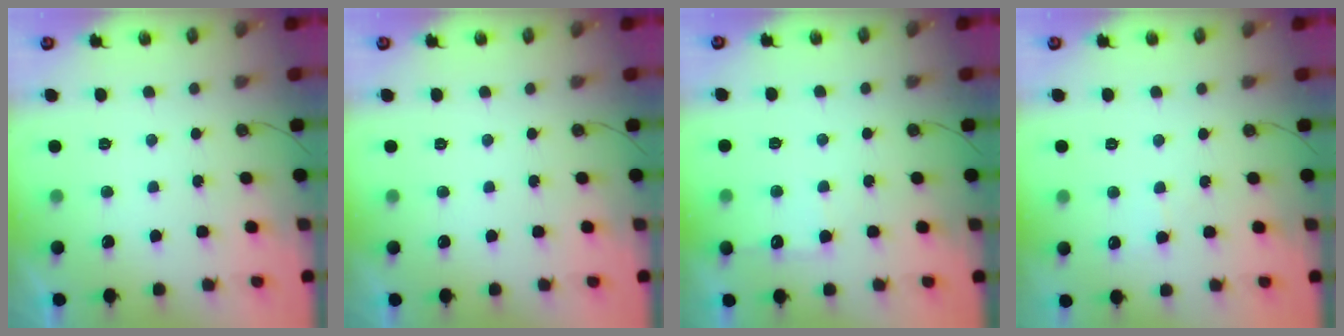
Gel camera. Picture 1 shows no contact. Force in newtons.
{"total": 0.0}
{"total": 6.9, "press": 6.9, "slide": 0.6}
{"total": 3.8, "press": 3.8, "slide": 0.3}